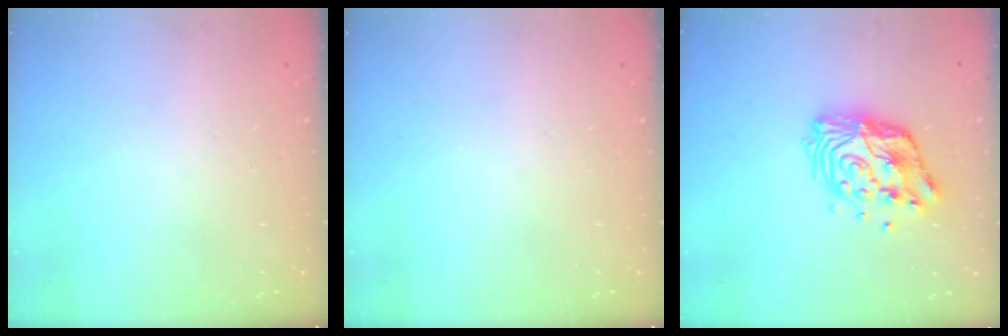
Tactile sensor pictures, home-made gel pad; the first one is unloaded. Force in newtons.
{"total": 0.0}
{"total": 13.3, "press": 13.2, "slide": 1.1}